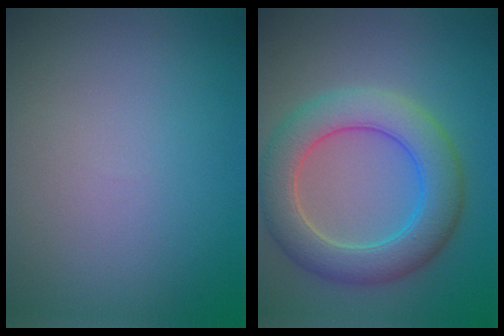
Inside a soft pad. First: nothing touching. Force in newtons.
{"total": 6.6, "press": 6.6, "slide": 0.2}